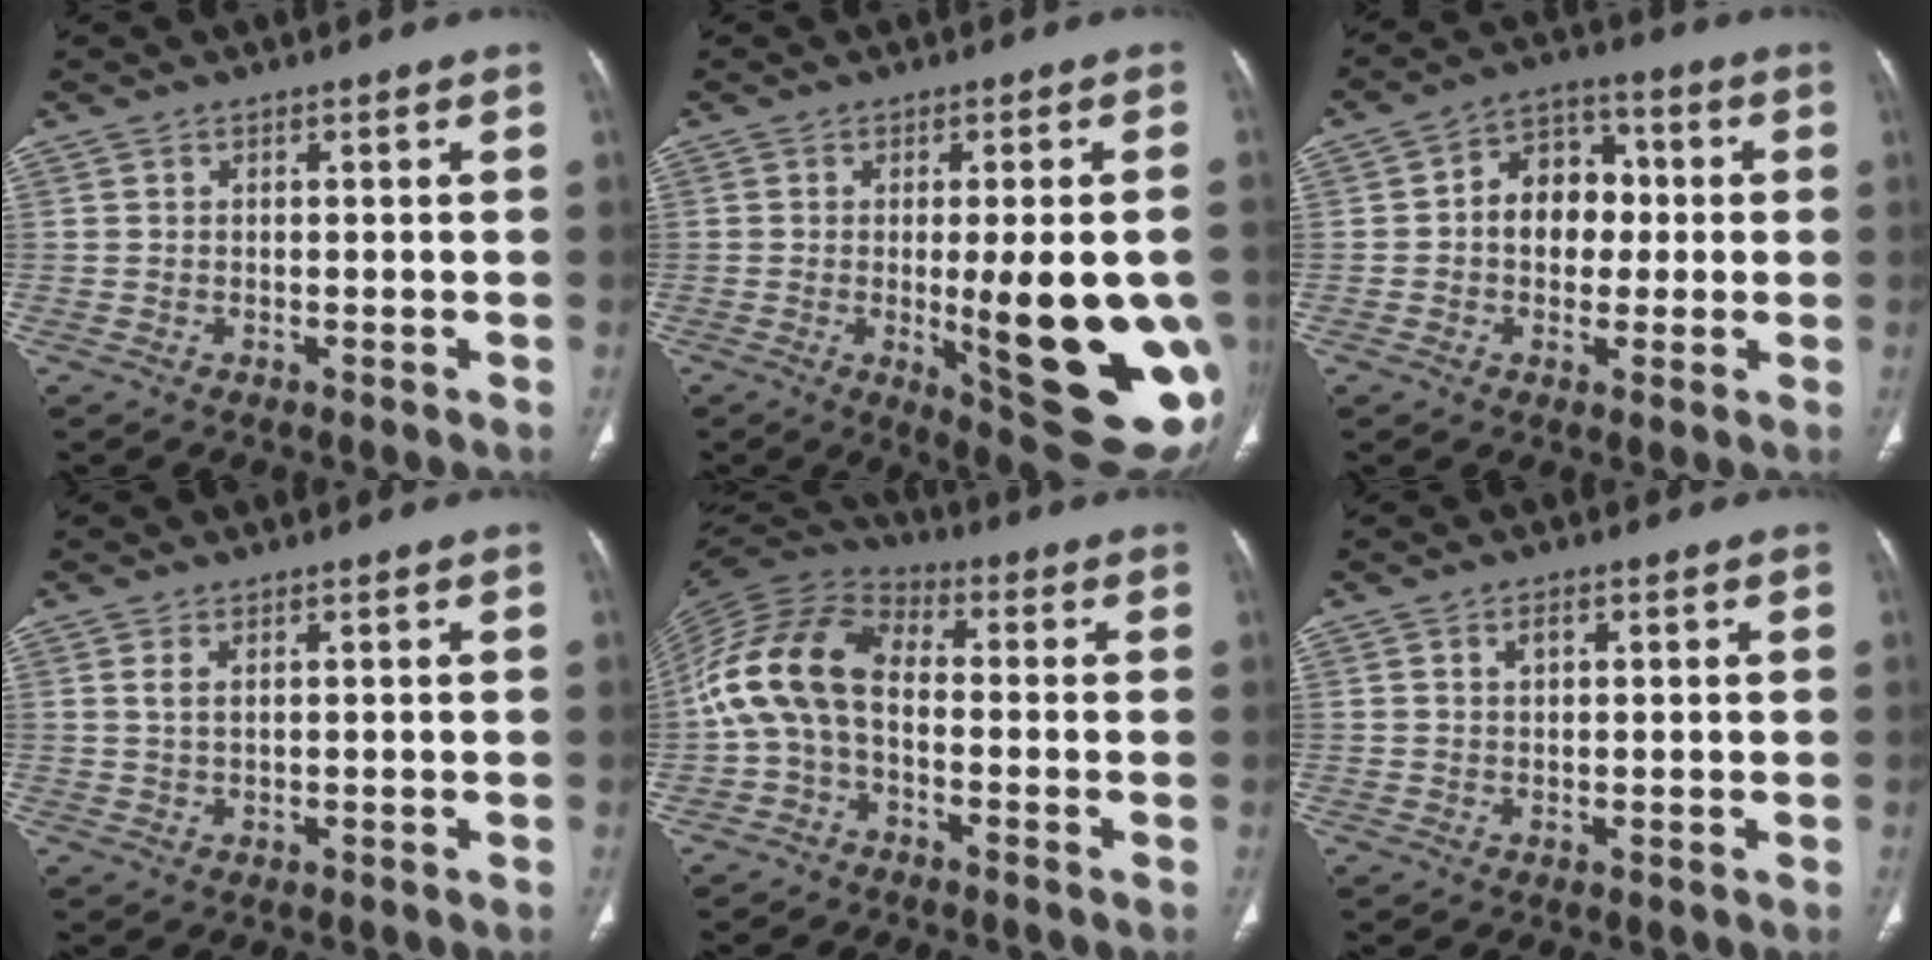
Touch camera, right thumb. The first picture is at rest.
{"total": 19.8, "force": [-3.3, 5.1, 18.8], "torque": [-0.193, -0.024, -0.021]}
{"total": 10.2, "force": [0.3, 7.9, 6.5], "torque": [-0.056, 0.025, -0.005]}
{"total": 1.7, "force": [0.7, 0.7, 1.4], "torque": [-0.031, 0.002, 0.018]}
{"total": 12.7, "force": [-1.5, 8.0, 9.6], "torque": [-0.190, 0.034, -0.043]}
{"total": 1.9, "force": [0.7, 1.1, 1.4], "torque": [-0.024, 0.002, 0.013]}